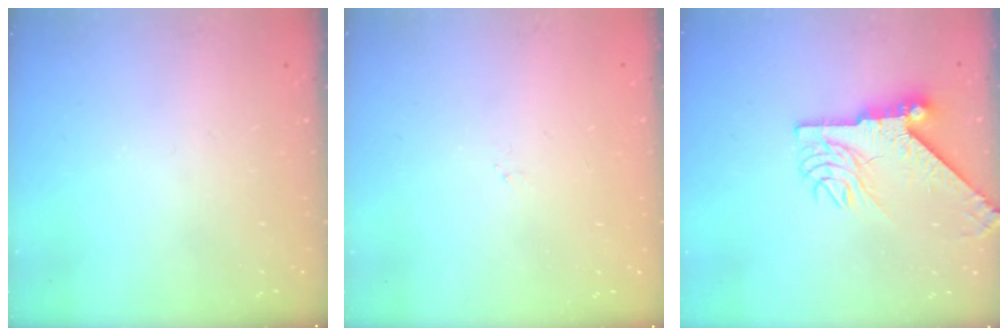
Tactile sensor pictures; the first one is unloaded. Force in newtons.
{"total": 0.0}
{"total": 10.2, "press": 10.1, "slide": 1.6}